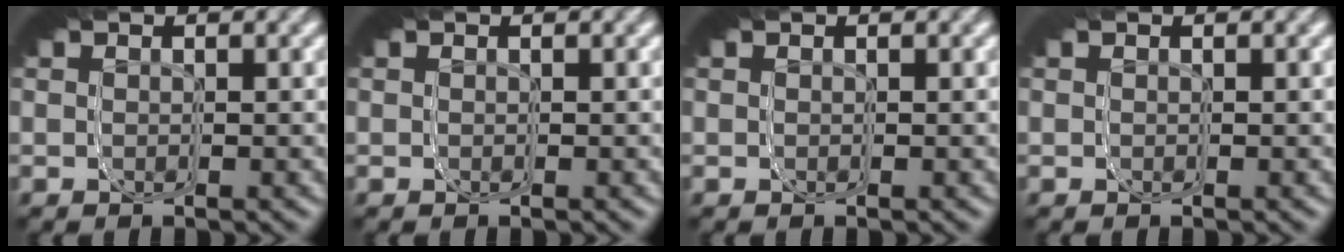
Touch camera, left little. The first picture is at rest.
{"total": 0.0}
{"total": 0.0}
{"total": 0.0}